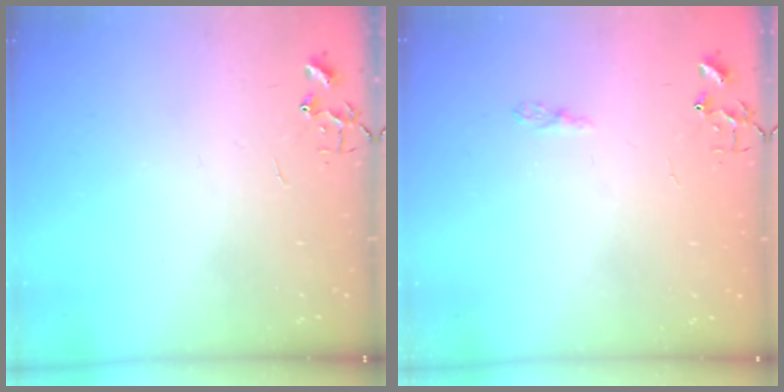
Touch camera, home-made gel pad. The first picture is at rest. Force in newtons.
{"total": 3.9, "press": 3.9, "slide": 0.5}